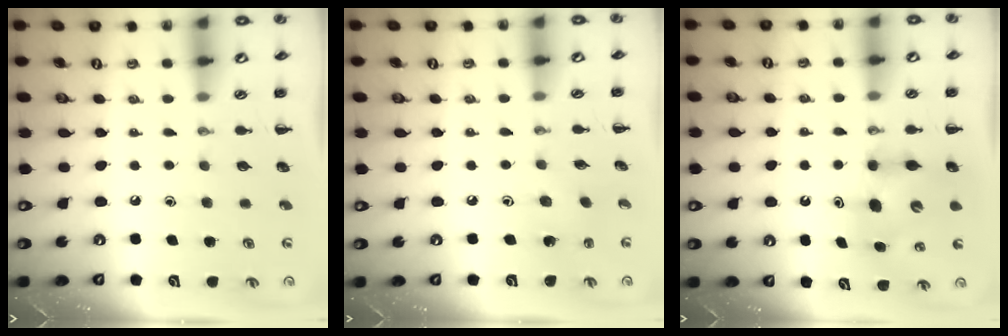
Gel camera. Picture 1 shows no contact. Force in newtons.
{"total": 1.6, "press": 1.5, "slide": 0.6}
{"total": 6.7, "press": 6.7, "slide": 0.4}